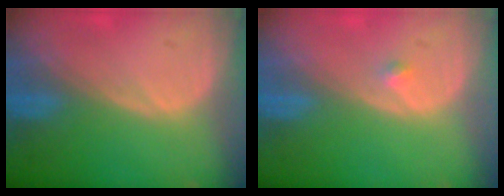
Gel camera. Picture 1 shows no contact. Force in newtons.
{"total": 0.9, "press": 0.7, "slide": 0.6}